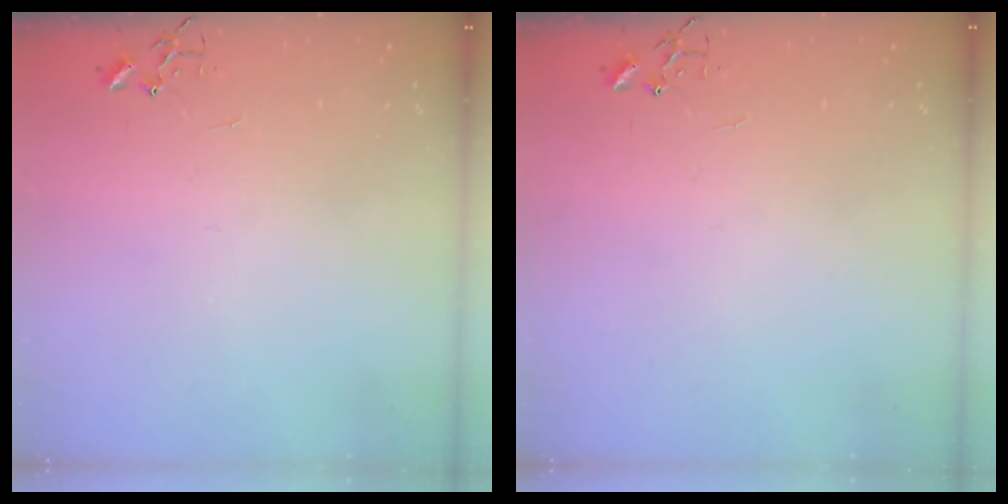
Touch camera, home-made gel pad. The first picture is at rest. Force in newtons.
{"total": 0.0}